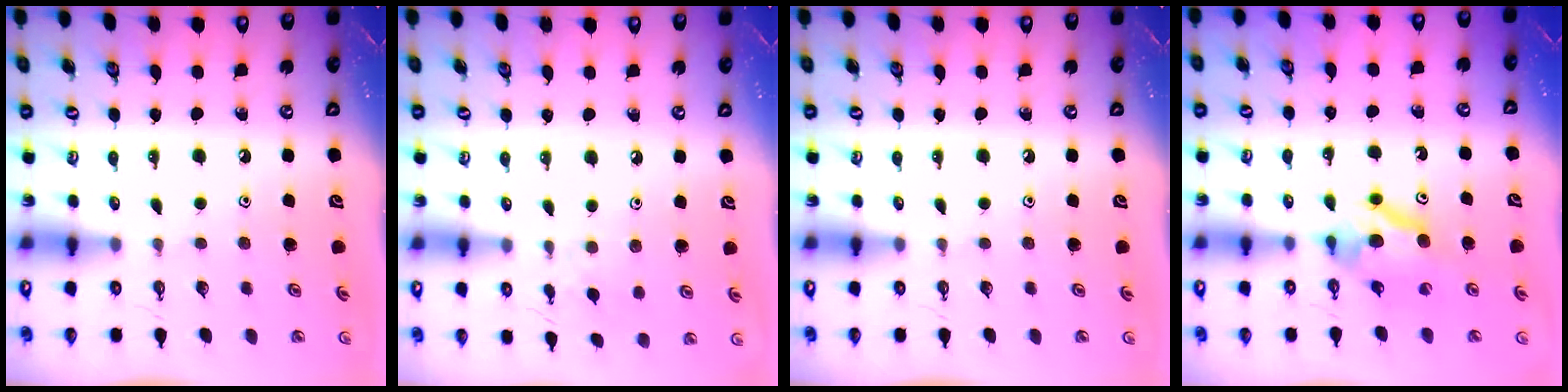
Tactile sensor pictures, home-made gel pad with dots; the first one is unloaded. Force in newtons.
{"total": 2.5, "press": 2.5, "slide": 0.5}
{"total": 0.0}
{"total": 8.9, "press": 8.9, "slide": 0.8}